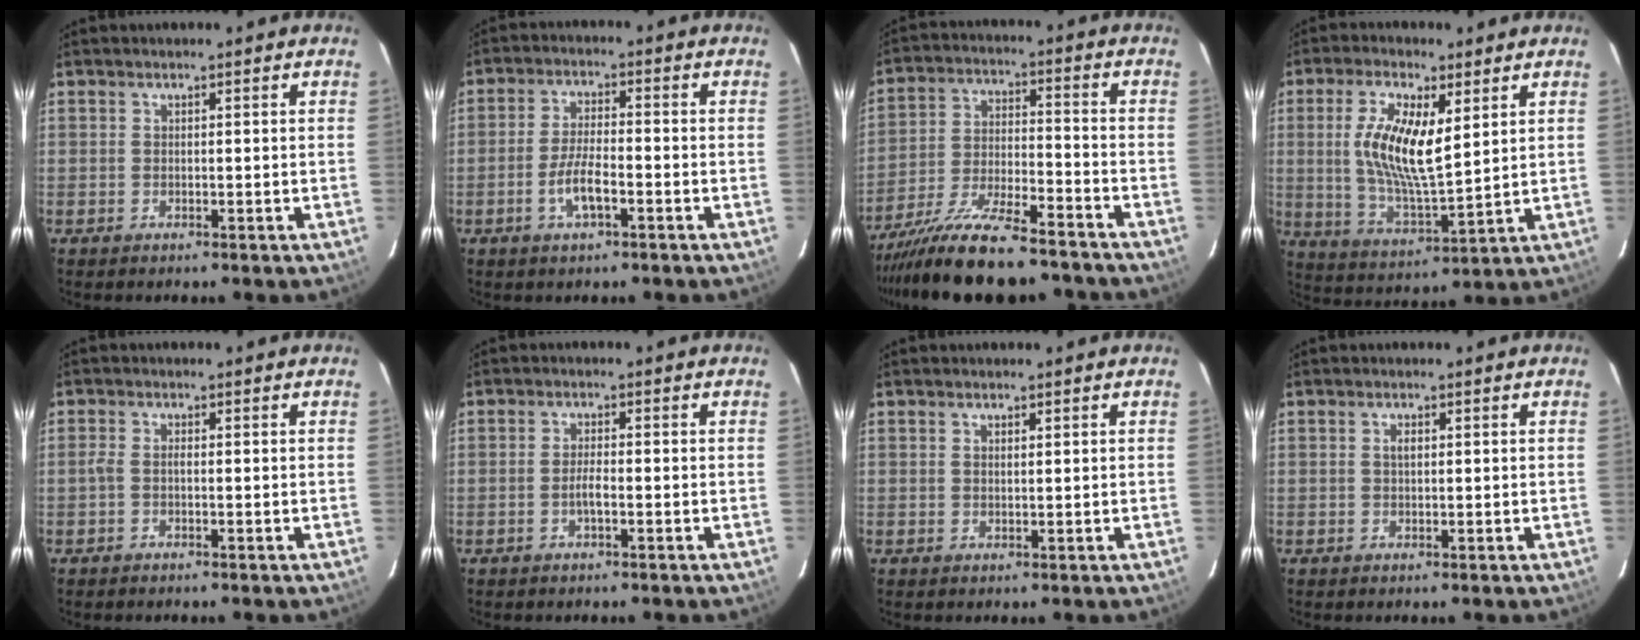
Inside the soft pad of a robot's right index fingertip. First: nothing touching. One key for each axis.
{"total": 5.8, "fx": -2.6, "fy": 1.7, "fz": 4.9, "tx": -0.103, "ty": -0.002, "tz": -0.048}
{"total": 18.8, "fx": -15.9, "fy": 4.5, "fz": 9.0, "tx": -0.175, "ty": -0.030, "tz": -0.251}
{"total": 13.2, "fx": 3.4, "fy": 4.4, "fz": 12.0, "tx": -0.234, "ty": -0.001, "tz": 0.069}
{"total": 1.3, "fx": -0.6, "fy": 0.3, "fz": 1.2, "tx": -0.025, "ty": 0.002, "tz": -0.013}
{"total": 1.6, "fx": -0.7, "fy": 0.3, "fz": 1.4, "tx": -0.028, "ty": 0.000, "tz": -0.014}
{"total": 0.8, "fx": 0.5, "fy": 0.3, "fz": 0.5, "tx": -0.011, "ty": 0.001, "tz": 0.010}
{"total": 1.2, "fx": 0.3, "fy": 0.6, "fz": 0.9, "tx": -0.016, "ty": 0.003, "tz": 0.004}